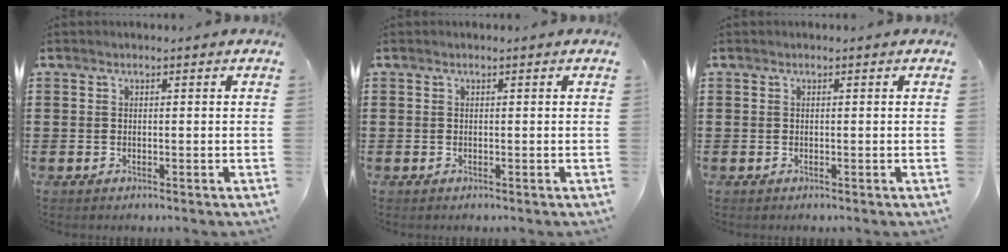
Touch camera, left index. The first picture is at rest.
{"total": 0.0}
{"total": 0.0}